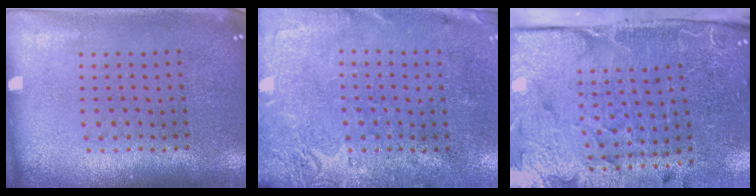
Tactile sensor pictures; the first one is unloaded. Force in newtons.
{"total": 2.8, "press": 2.2, "slide": 1.8}
{"total": 5.2, "press": 4.0, "slide": 3.3}